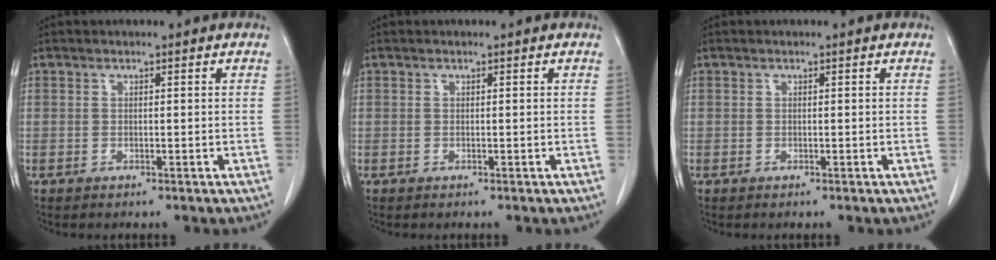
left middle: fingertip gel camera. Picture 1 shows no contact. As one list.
[{"total": 0.0}, {"total": 0.0}]